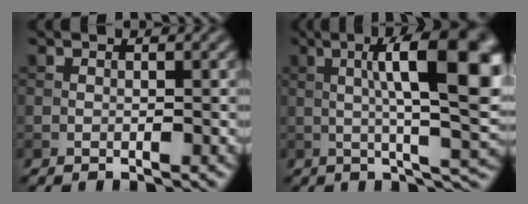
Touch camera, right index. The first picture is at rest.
{"total": 13.7, "force": [2.3, 3.6, 13.0], "torque": [-0.173, 0.005, 0.032]}